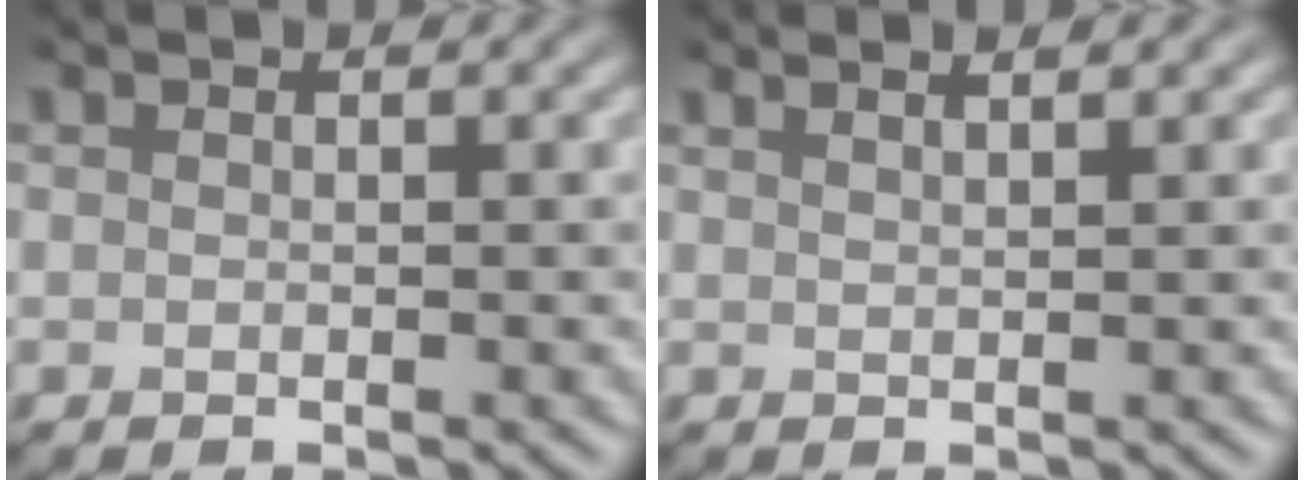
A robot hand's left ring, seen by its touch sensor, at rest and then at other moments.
{"total": 3.0, "force": [2.1, 1.2, 1.8], "torque": [0.001, 0.011, -0.002]}